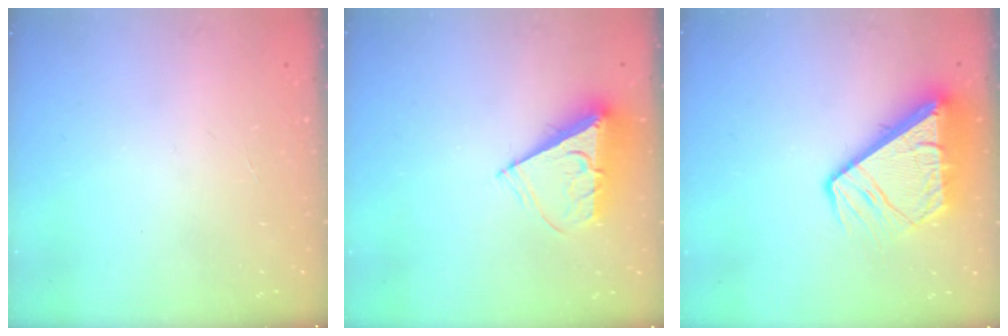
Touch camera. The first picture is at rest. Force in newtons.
{"total": 8.0, "press": 8.0, "slide": 0.4}
{"total": 11.7, "press": 11.6, "slide": 1.2}